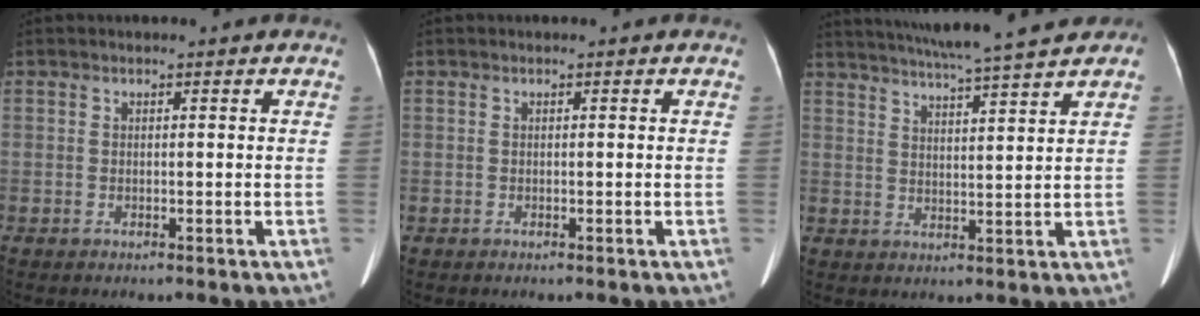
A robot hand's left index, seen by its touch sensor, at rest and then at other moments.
{"total": 0.0}
{"total": 13.7, "force": [11.9, 0.1, 6.7], "torque": [-0.116, 0.022, 0.167]}